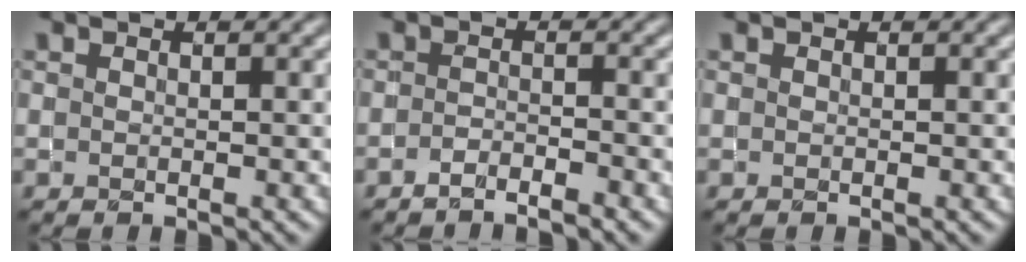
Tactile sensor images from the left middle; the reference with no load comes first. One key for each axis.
{"total": 1.7, "fx": -1.5, "fy": 0.2, "fz": 0.8, "tx": -0.013, "ty": 0.000, "tz": -0.029}
{"total": 0.0}